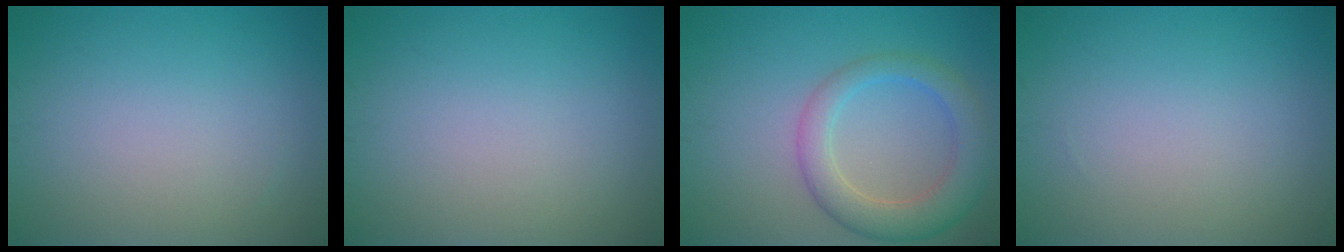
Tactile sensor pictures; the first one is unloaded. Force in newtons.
{"total": 0.0}
{"total": 4.9, "press": 4.9, "slide": 0.5}
{"total": 0.0}